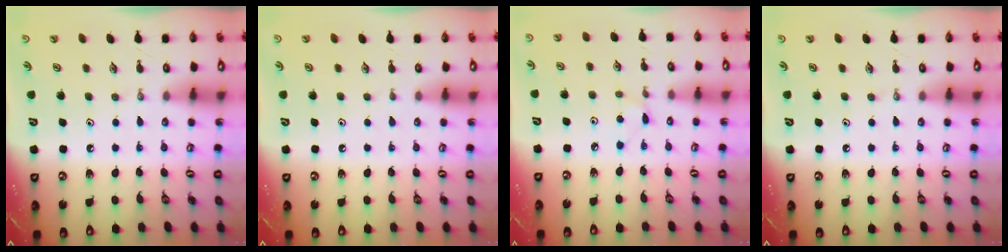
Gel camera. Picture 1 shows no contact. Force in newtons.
{"total": 0.6, "press": 0.6, "slide": 0.1}
{"total": 3.1, "press": 3.1, "slide": 0.4}
{"total": 0.0}